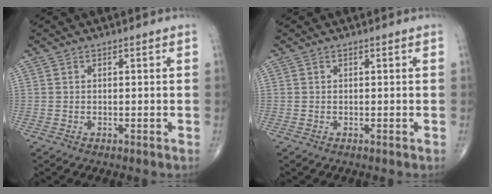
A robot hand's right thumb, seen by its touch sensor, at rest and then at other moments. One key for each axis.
{"total": 0.0}